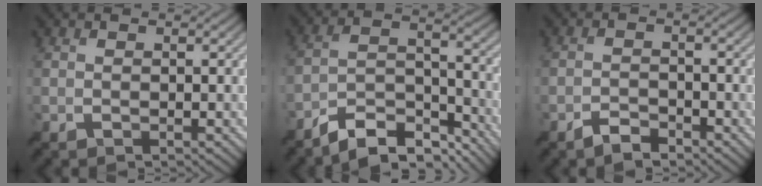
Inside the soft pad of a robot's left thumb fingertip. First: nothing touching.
{"total": 9.5, "force": [-8.3, 2.5, 3.9], "torque": [-0.062, 0.007, -0.159]}
{"total": 2.6, "force": [-2.3, 0.7, 1.0], "torque": [-0.015, 0.001, -0.047]}